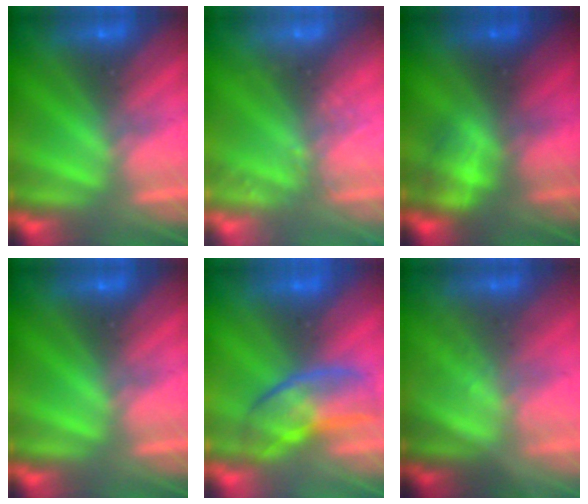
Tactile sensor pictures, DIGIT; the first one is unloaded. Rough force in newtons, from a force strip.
{"total": 2.4}
{"total": 2.3}
{"total": 0.0}
{"total": 2.7}
{"total": 1.2}